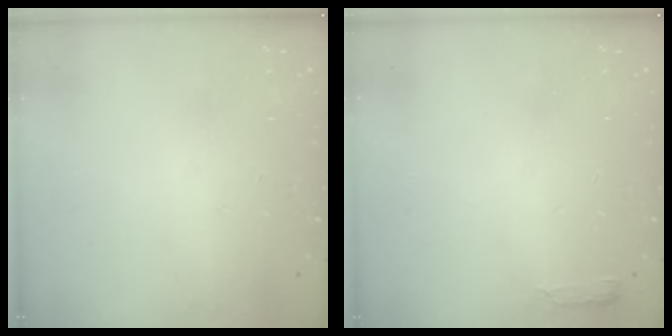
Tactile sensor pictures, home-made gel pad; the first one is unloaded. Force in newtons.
{"total": 2.9, "press": 2.8, "slide": 0.6}